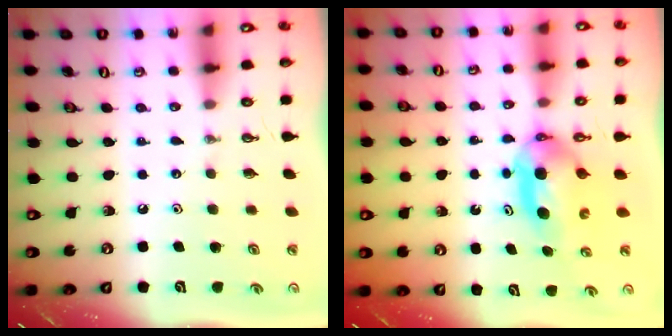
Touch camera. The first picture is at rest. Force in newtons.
{"total": 6.4, "press": 5.7, "slide": 2.9}